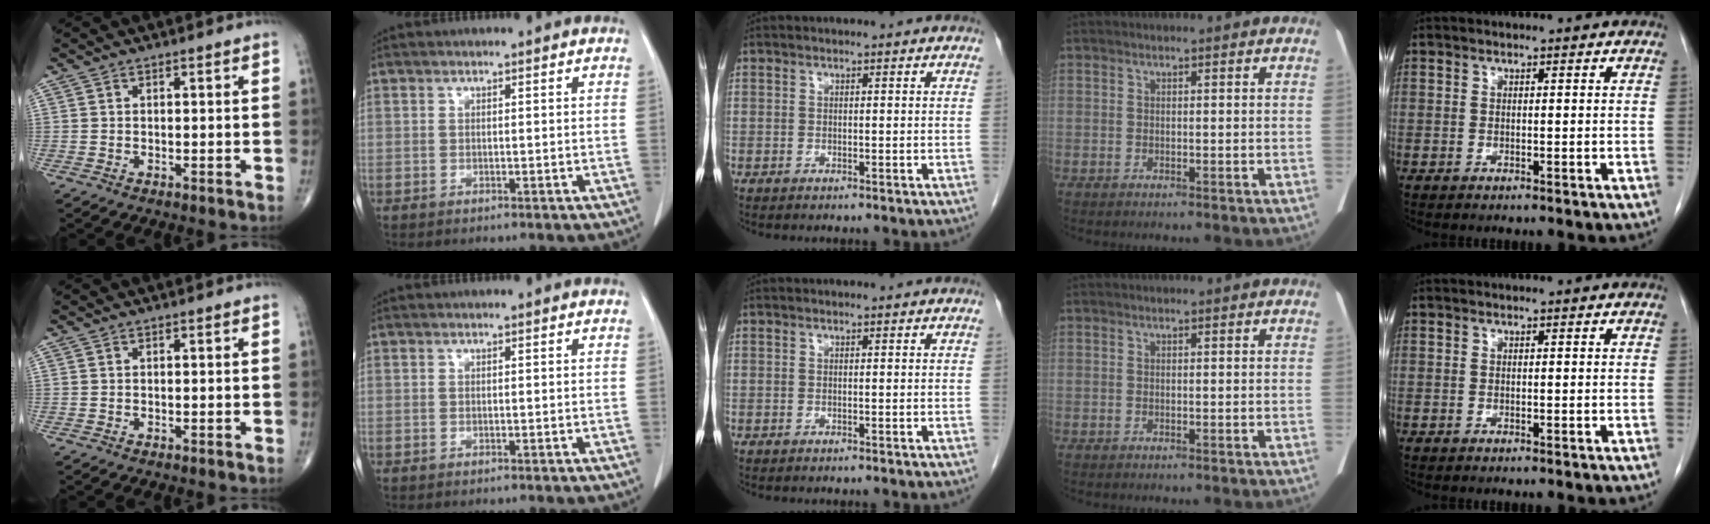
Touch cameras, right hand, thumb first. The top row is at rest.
{}